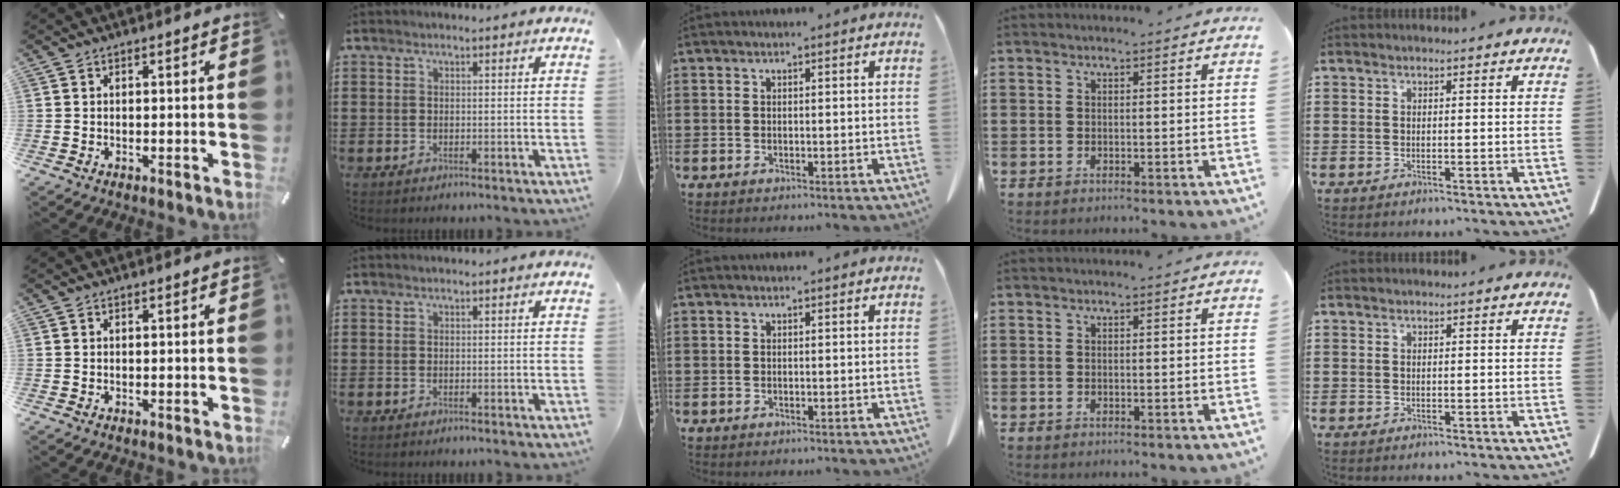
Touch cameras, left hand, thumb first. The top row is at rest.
{}